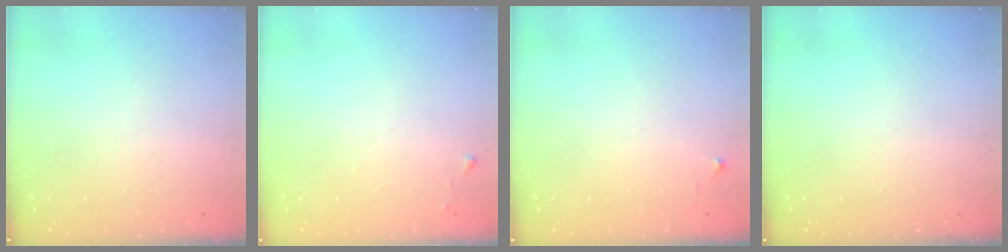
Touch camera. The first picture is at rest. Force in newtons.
{"total": 3.3, "press": 3.3, "slide": 0.5}
{"total": 3.9, "press": 3.9, "slide": 0.6}
{"total": 0.0}